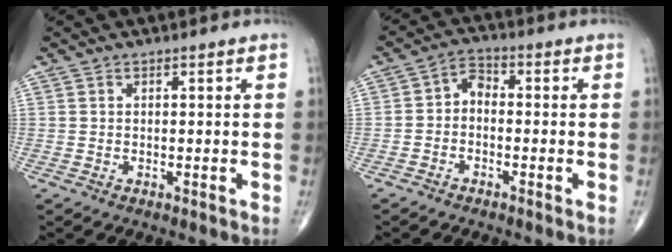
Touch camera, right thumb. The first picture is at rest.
{"total": 3.8, "force": [-1.1, 2.5, 2.6], "torque": [-0.037, 0.023, -0.033]}